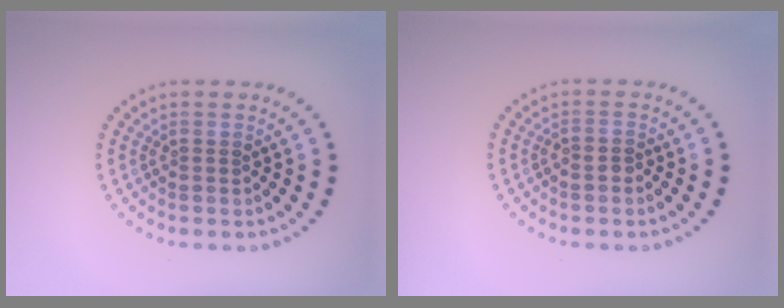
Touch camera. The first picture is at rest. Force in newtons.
{"total": 0.9, "press": 0.7, "slide": 0.6}